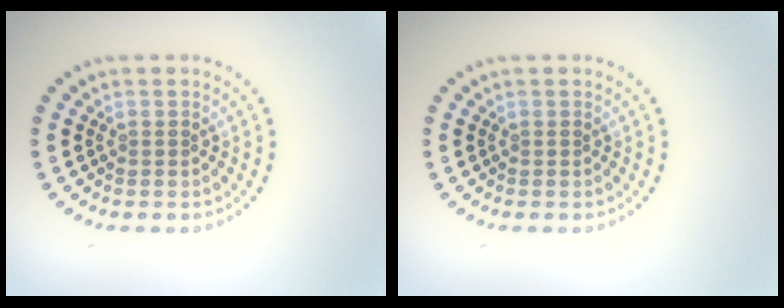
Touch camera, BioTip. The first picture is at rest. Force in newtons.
{"total": 0.0}